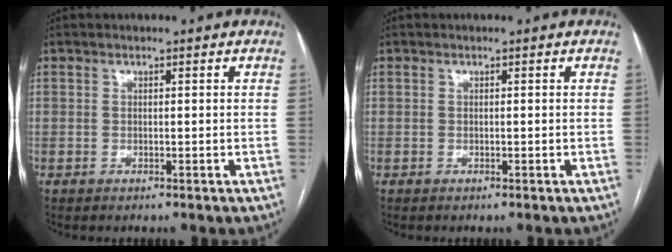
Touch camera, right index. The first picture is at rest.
{"total": 0.0}